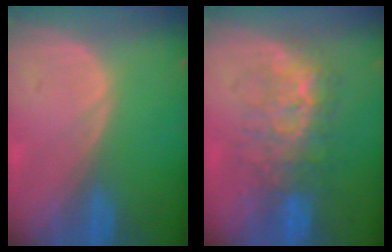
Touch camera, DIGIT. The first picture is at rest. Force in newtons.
{"total": 7.7, "press": 7.6, "slide": 1.4}